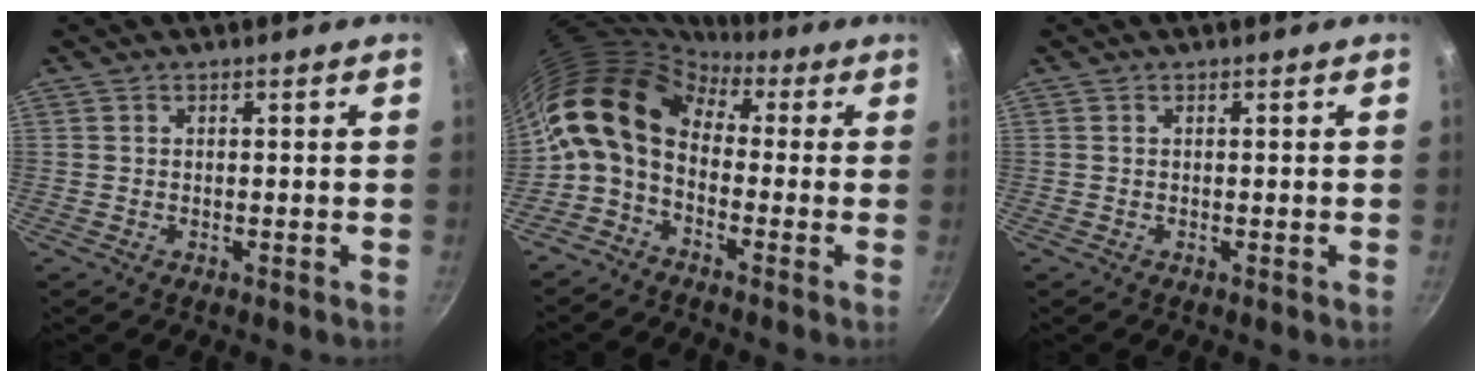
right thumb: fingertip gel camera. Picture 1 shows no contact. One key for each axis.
{"total": 12.6, "fx": 1.1, "fy": 8.3, "fz": 9.3, "tx": -0.167, "ty": 0.027, "tz": -0.004}
{"total": 0.0}